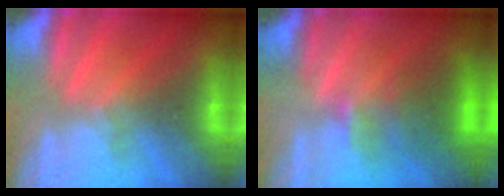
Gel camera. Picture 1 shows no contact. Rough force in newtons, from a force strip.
{"total": 3.8}